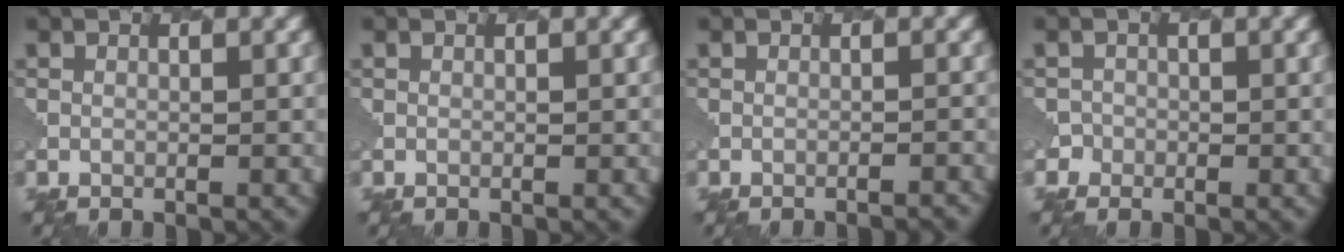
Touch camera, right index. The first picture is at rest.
{"total": 0.0}
{"total": 2.1, "force": [-1.9, 0.4, 0.7], "torque": [-0.001, 0.014, -0.030]}
{"total": 1.4, "force": [-0.7, 1.0, -0.6], "torque": [0.014, 0.013, -0.013]}